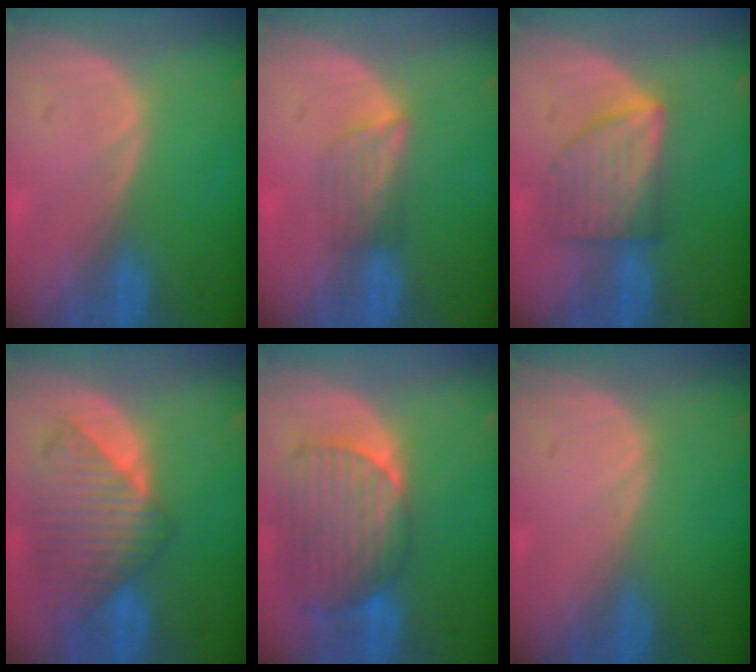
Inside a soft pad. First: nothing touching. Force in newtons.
{"total": 3.5, "press": 3.2, "slide": 1.4}
{"total": 6.5, "press": 6.5, "slide": 0.1}
{"total": 9.4, "press": 8.4, "slide": 4.2}
{"total": 9.3, "press": 8.3, "slide": 4.2}
{"total": 0.0}